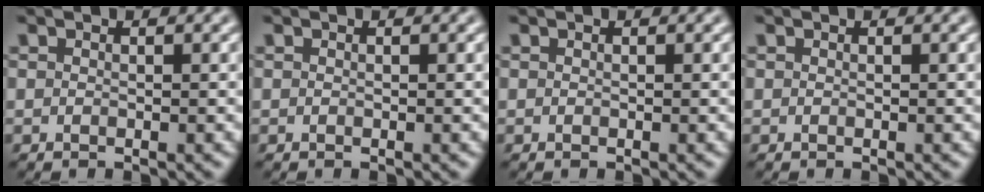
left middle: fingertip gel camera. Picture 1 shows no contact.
{"total": 0.0}
{"total": 0.0}
{"total": 0.0}